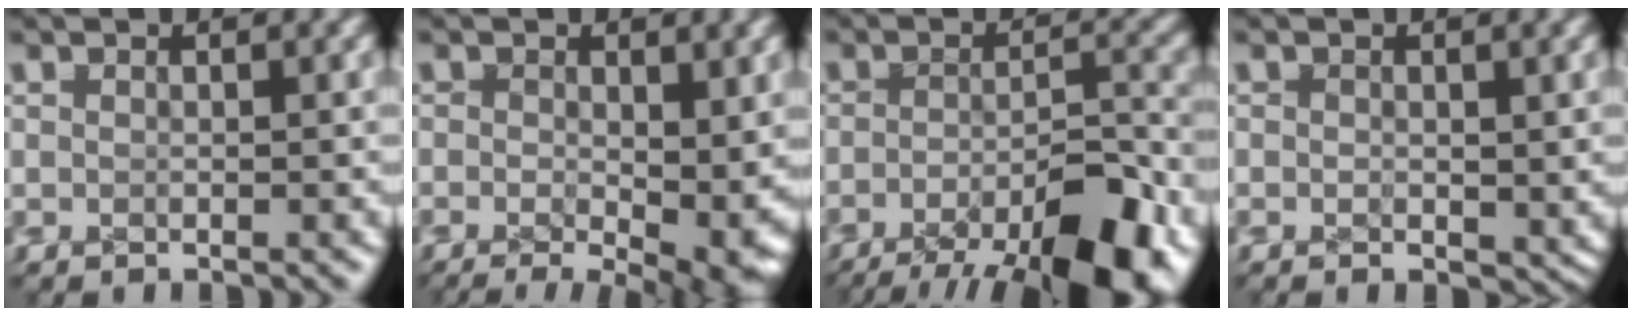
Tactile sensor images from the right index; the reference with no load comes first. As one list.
[{"total": 6.0, "force": [-2.3, 2.7, 4.8], "torque": [-0.067, -0.042, -0.017]}, {"total": 12.7, "force": [-8.6, 6.0, 7.3], "torque": [-0.087, -0.038, -0.119]}, {"total": 1.1, "force": [-0.2, 0.7, 0.8], "torque": [-0.013, -0.008, -0.002]}]